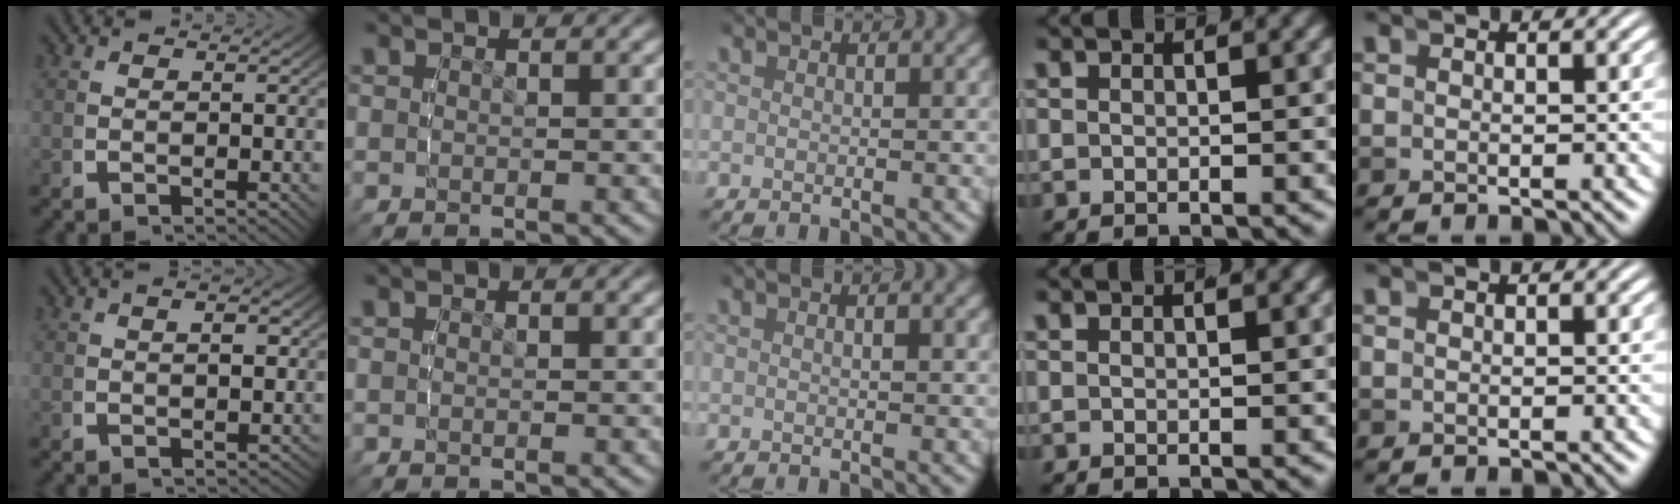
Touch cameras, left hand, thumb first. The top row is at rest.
{"thumb": {"total": 1.6, "force": [-0.2, 1.0, 1.3], "torque": [-0.016, 0.000, -0.002]}, "middle": {"total": 0.6, "force": [0.2, 0.0, 0.5], "torque": [-0.007, 0.001, 0.002]}, "ring": {"total": 0.6, "force": [0.5, -0.1, 0.3], "torque": [0.001, 0.003, 0.006]}}